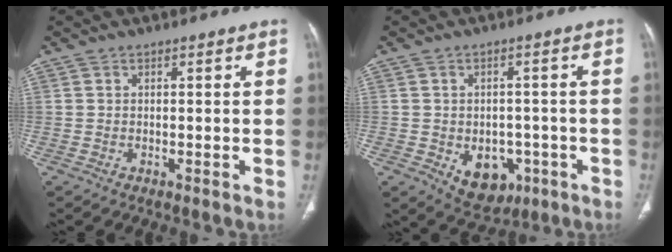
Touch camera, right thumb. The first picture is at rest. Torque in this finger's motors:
{"motor_torque": [1.18, 0.64, 0.59, -0.50, 0.01]}